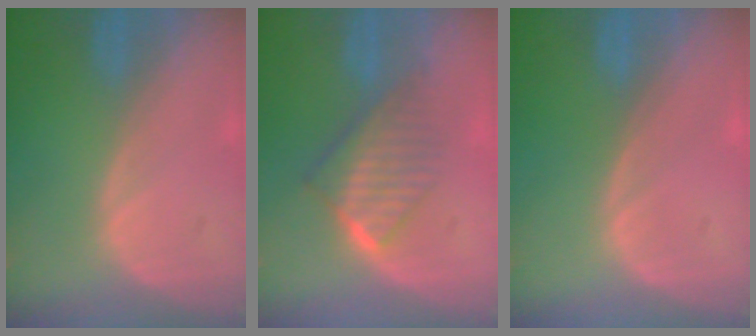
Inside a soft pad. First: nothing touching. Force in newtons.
{"total": 6.4, "press": 5.7, "slide": 2.9}
{"total": 0.0}